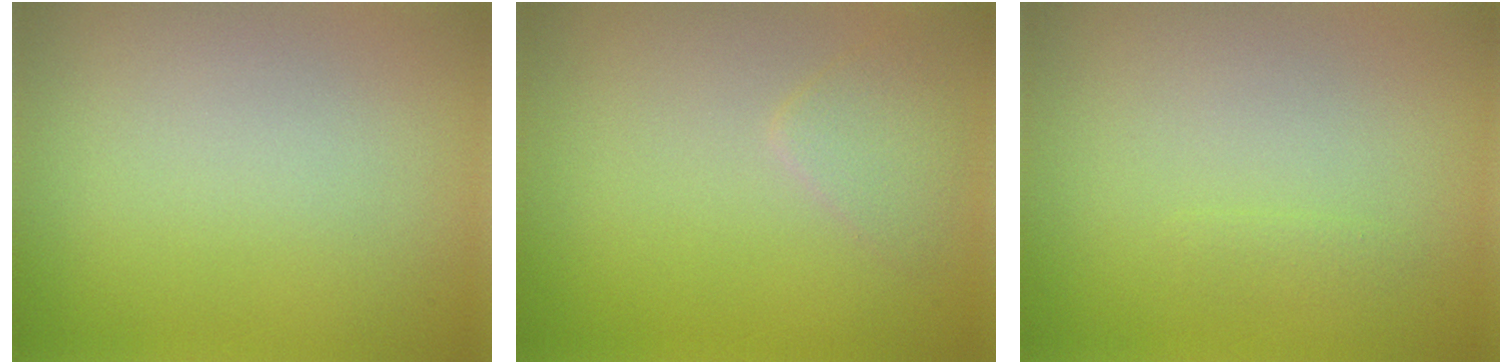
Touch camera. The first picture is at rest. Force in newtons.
{"total": 1.6, "press": 1.6, "slide": 0.1}
{"total": 0.6, "press": 0.6, "slide": 0.1}